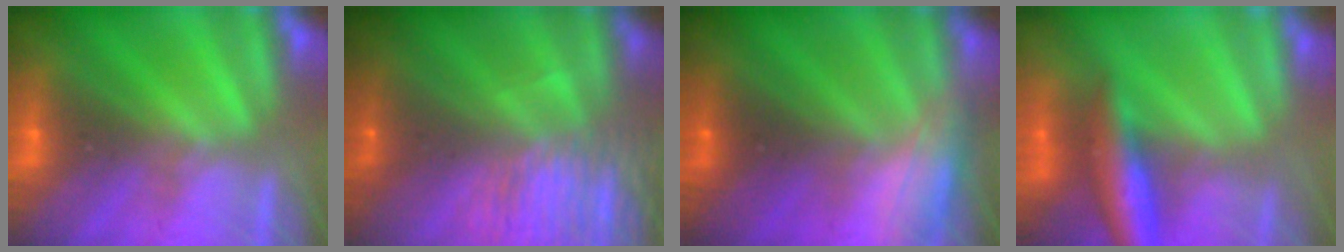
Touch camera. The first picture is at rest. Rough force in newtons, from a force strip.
{"total": 6.4}
{"total": 3.0}
{"total": 6.0}